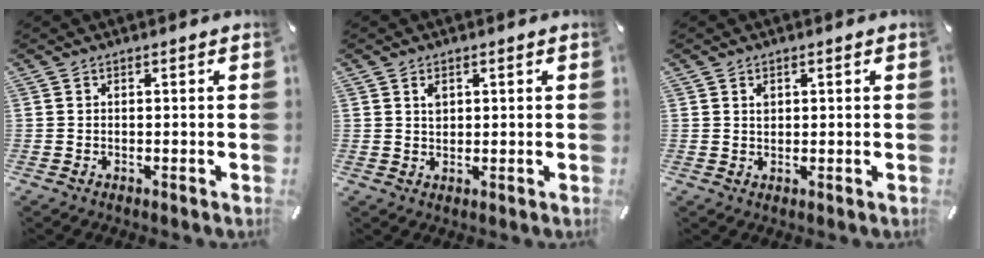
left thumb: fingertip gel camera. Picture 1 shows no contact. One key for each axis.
{"total": 2.0, "fx": 0.8, "fy": 1.5, "fz": 1.2, "tx": -0.018, "ty": -0.001, "tz": 0.012}
{"total": 1.4, "fx": 0.6, "fy": 1.1, "fz": 0.7, "tx": -0.007, "ty": -0.001, "tz": 0.009}